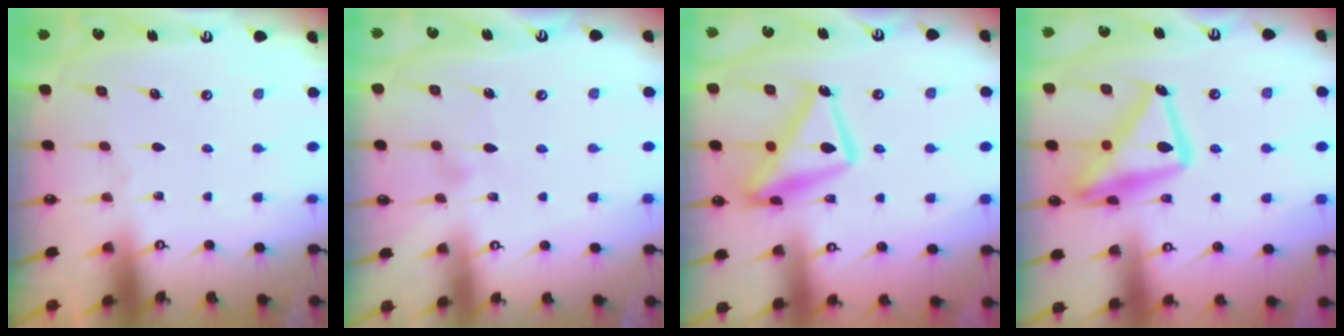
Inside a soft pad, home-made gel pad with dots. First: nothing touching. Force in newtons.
{"total": 6.7, "press": 6.7, "slide": 0.4}
{"total": 15.7, "press": 15.7, "slide": 1.3}
{"total": 19.3, "press": 19.2, "slide": 1.6}